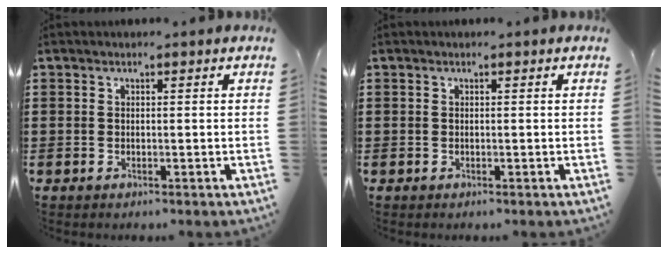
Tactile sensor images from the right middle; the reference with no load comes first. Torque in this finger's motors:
{"motor_torque": [0.10, -0.09, -0.01, 0.02]}